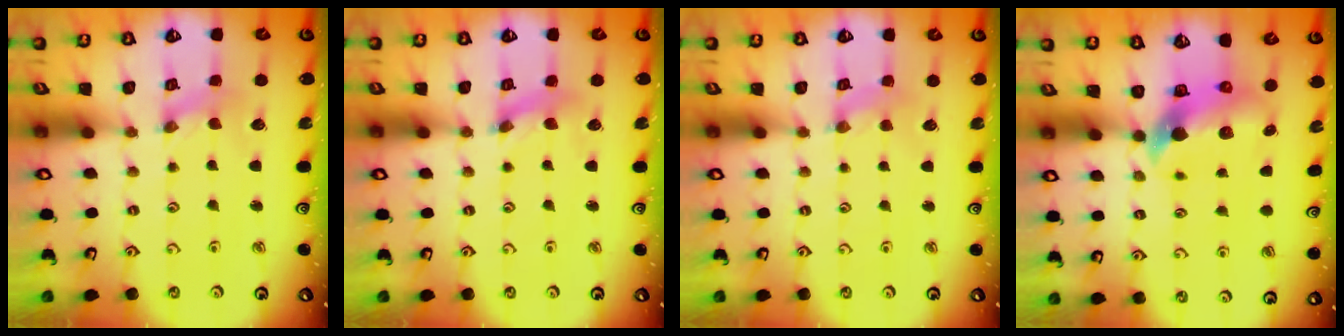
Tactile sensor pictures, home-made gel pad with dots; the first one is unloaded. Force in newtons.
{"total": 3.5, "press": 3.4, "slide": 0.3}
{"total": 2.0, "press": 1.9, "slide": 0.3}
{"total": 7.6, "press": 7.5, "slide": 1.1}